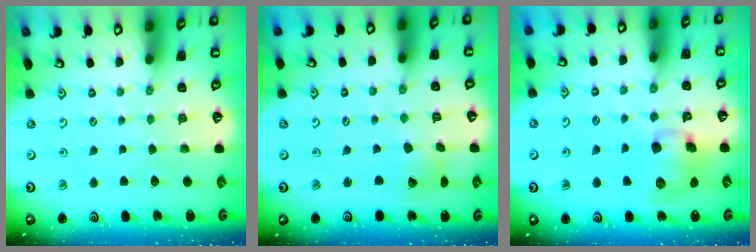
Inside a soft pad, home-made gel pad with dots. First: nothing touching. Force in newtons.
{"total": 6.4, "press": 6.4, "slide": 0.9}
{"total": 11.1, "press": 10.9, "slide": 2.0}